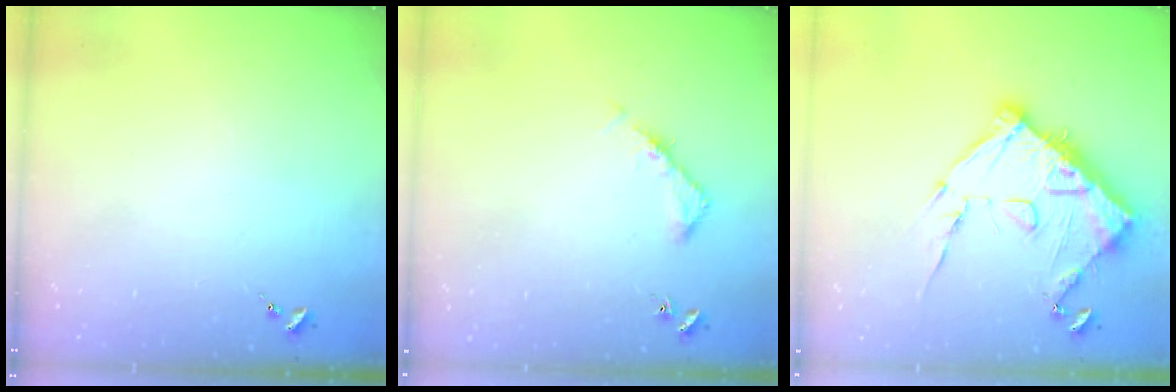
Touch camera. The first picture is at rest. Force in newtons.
{"total": 5.0, "press": 4.9, "slide": 0.8}
{"total": 15.0, "press": 14.9, "slide": 1.5}